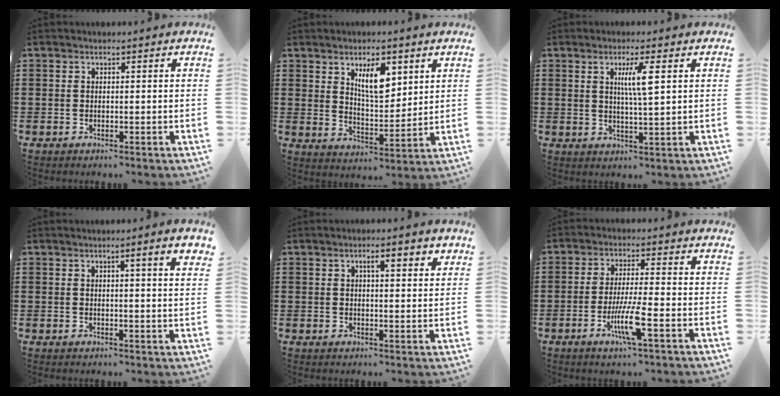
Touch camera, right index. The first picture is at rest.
{"total": 7.1, "force": [3.4, 3.0, 5.4], "torque": [-0.091, -0.002, 0.055]}
{"total": 4.6, "force": [1.5, 0.3, 4.3], "torque": [-0.088, 0.002, 0.021]}
{"total": 3.5, "force": [1.7, -0.1, 3.0], "torque": [-0.051, -0.005, 0.026]}
{"total": 3.2, "force": [1.4, 0.8, 2.7], "torque": [-0.048, 0.004, 0.019]}
{"total": 7.1, "force": [-2.9, 0.6, 6.4], "torque": [-0.130, -0.017, -0.055]}